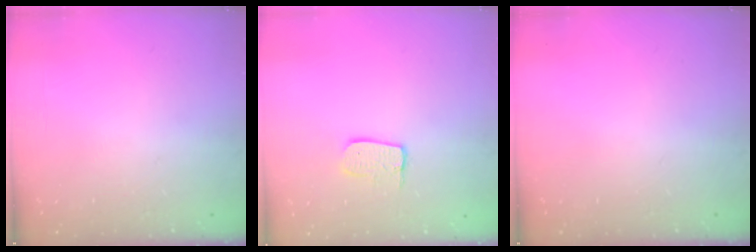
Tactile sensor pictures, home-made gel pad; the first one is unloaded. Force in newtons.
{"total": 7.0, "press": 7.0, "slide": 0.3}
{"total": 0.0}